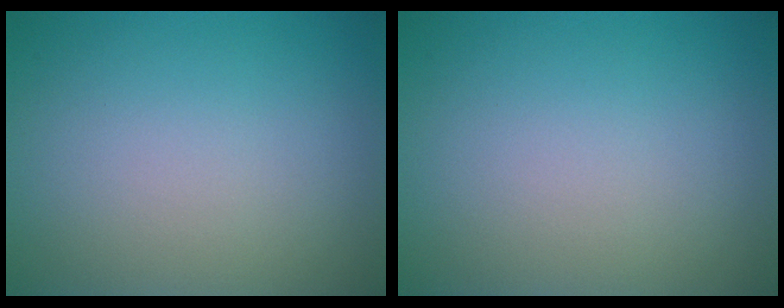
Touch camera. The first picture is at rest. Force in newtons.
{"total": 0.0}